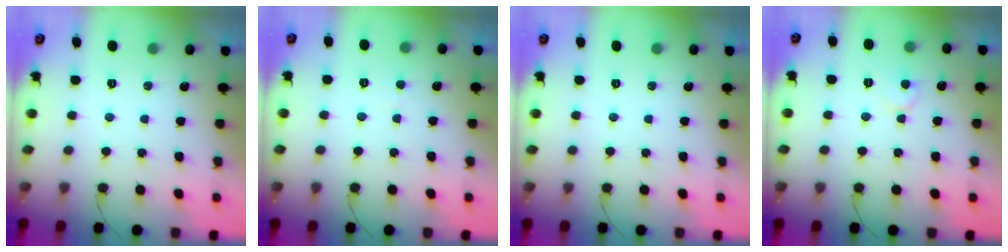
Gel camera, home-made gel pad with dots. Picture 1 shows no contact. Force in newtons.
{"total": 1.7, "press": 1.7, "slide": 0.1}
{"total": 0.0}
{"total": 6.1, "press": 6.1, "slide": 0.4}